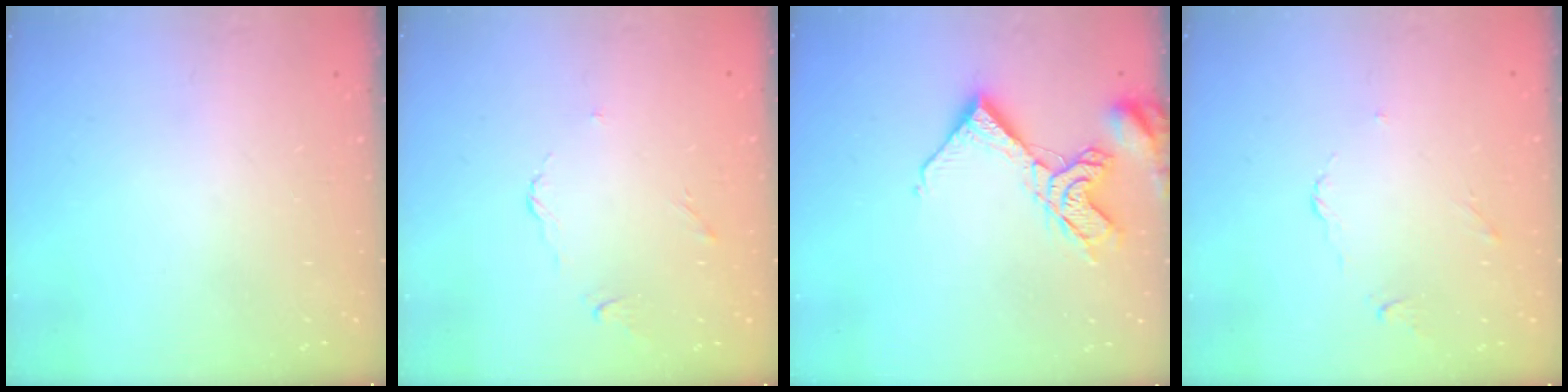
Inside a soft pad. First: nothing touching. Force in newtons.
{"total": 3.4, "press": 3.3, "slide": 0.6}
{"total": 11.3, "press": 11.2, "slide": 1.6}
{"total": 2.6, "press": 2.5, "slide": 0.6}